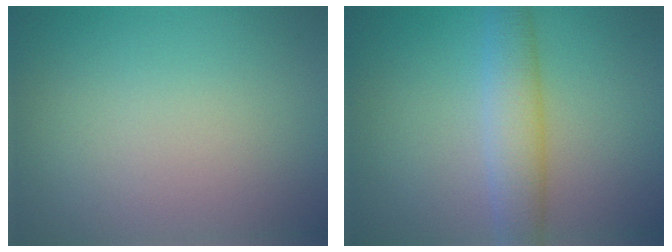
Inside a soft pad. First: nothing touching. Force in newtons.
{"total": 4.2, "press": 4.2, "slide": 0.2}